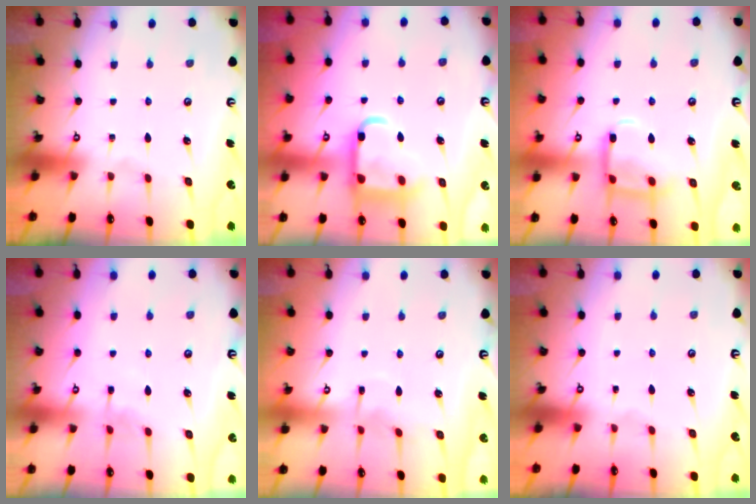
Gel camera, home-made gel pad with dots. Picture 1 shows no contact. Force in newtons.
{"total": 13.2, "press": 13.2, "slide": 1.6}
{"total": 11.8, "press": 11.7, "slide": 1.2}
{"total": 3.4, "press": 3.3, "slide": 0.6}
{"total": 4.1, "press": 4.0, "slide": 0.6}
{"total": 1.2, "press": 1.2, "slide": 0.1}